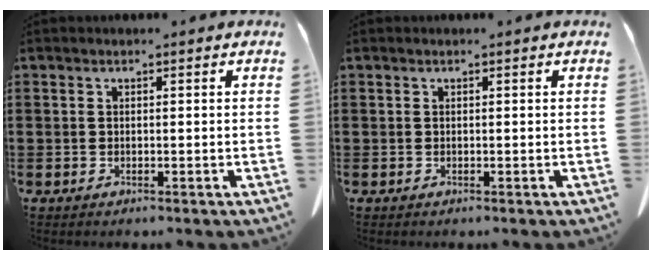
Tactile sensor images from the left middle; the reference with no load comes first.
{"total": 0.0}